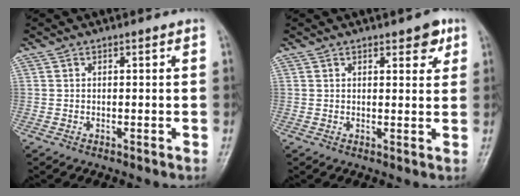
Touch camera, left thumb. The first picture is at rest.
{"total": 3.9, "force": [2.2, 1.8, 2.7], "torque": [-0.017, -0.009, 0.025]}